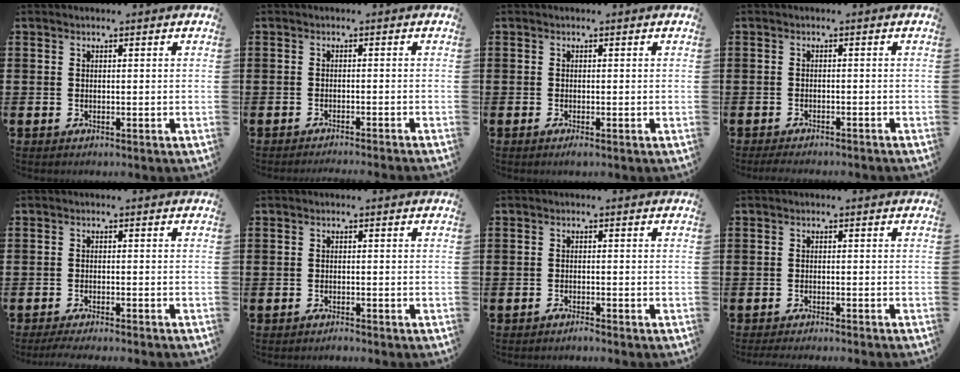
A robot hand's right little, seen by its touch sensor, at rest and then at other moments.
{"total": 1.1, "force": [-1.0, -0.3, 0.1], "torque": [0.000, 0.002, -0.021]}
{"total": 0.7, "force": [-0.3, 0.1, 0.6], "torque": [-0.011, -0.002, -0.004]}
{"total": 1.3, "force": [-1.2, 0.1, 0.4], "torque": [-0.008, 0.001, -0.024]}
{"total": 1.5, "force": [-1.4, -0.1, 0.7], "torque": [-0.010, 0.001, -0.026]}
{"total": 0.7, "force": [-0.7, 0.0, 0.0], "torque": [-0.004, -0.002, -0.013]}
{"total": 0.9, "force": [-0.9, -0.1, 0.0], "torque": [-0.003, 0.000, -0.018]}
{"total": 1.1, "force": [-1.0, -0.2, 0.3], "torque": [-0.004, -0.002, -0.020]}